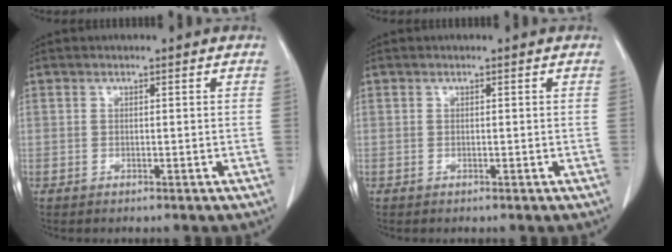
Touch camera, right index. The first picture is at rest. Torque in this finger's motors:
{"motor_torque": [-0.05, 0.05, 0.00, 0.00]}